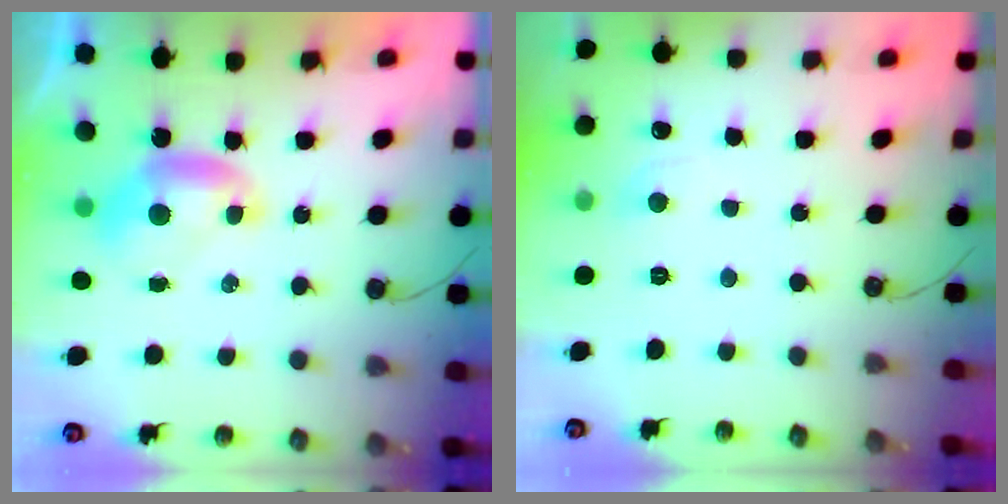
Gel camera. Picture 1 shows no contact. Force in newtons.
{"total": 0.9, "press": 0.5, "slide": 0.7}